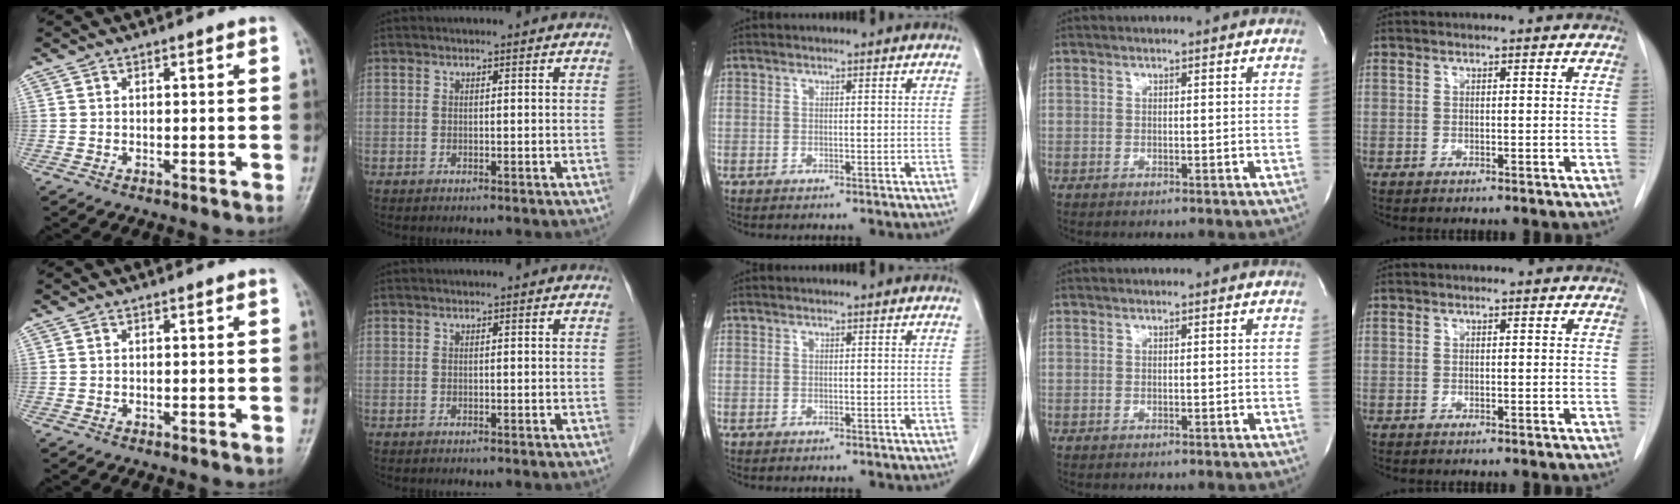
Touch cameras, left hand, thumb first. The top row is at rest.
{}